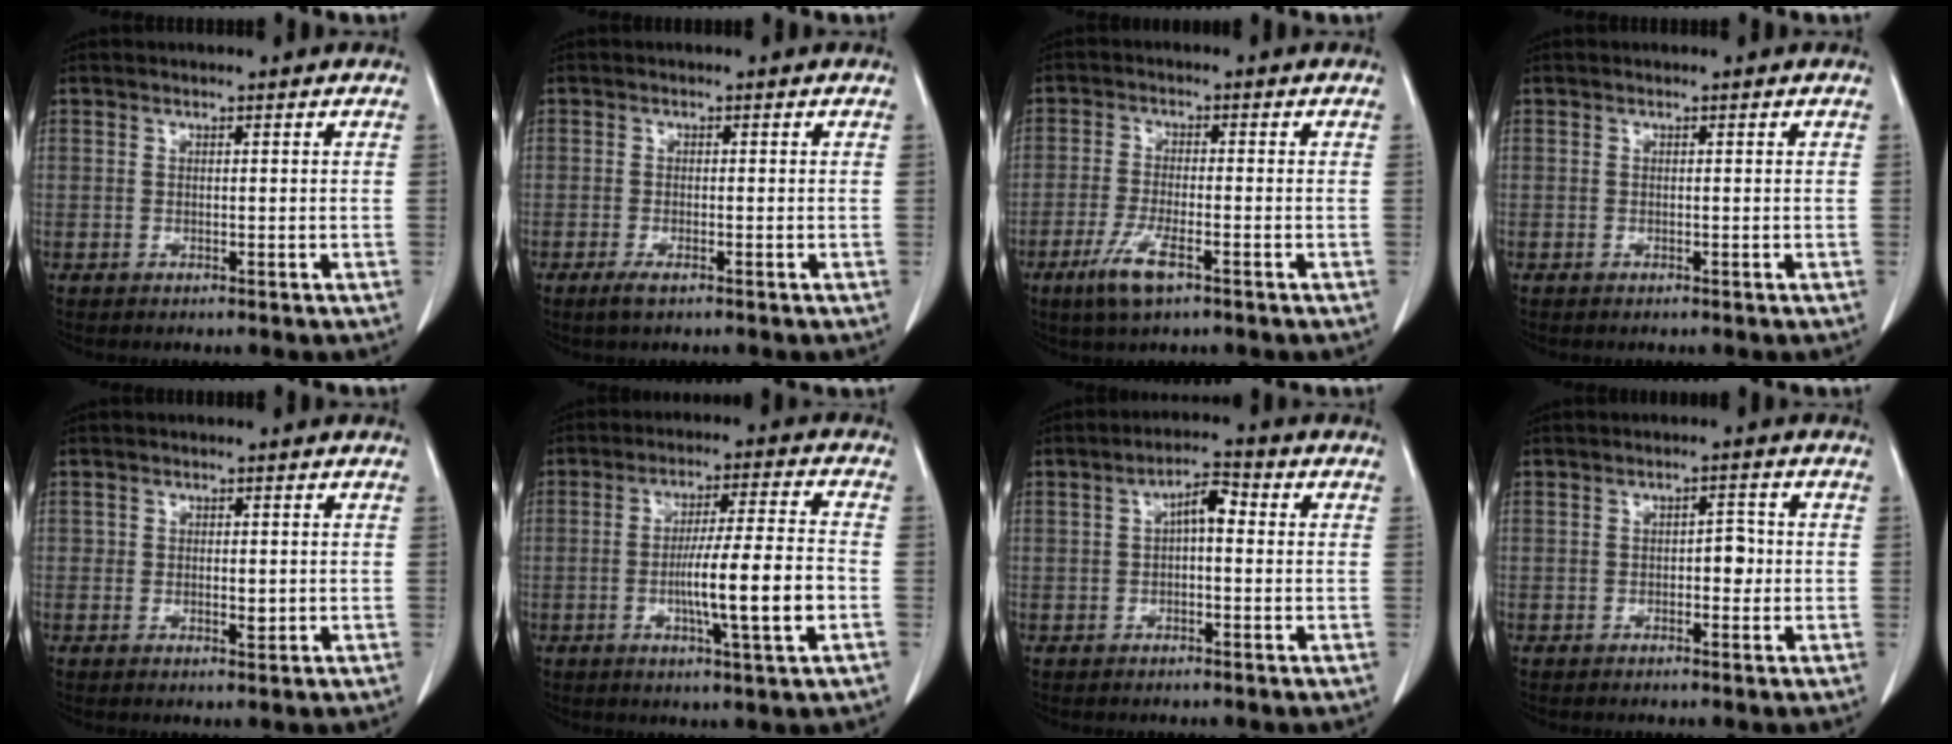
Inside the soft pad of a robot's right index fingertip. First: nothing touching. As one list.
[{"total": 1.6, "force": [-1.0, 0.3, 1.2], "torque": [-0.029, -0.004, -0.018]}, {"total": 5.7, "force": [-3.3, 1.0, 4.6], "torque": [-0.101, -0.010, -0.059]}, {"total": 0.0}, {"total": 1.8, "force": [-0.2, 1.0, 1.5], "torque": [-0.020, -0.002, -0.001]}, {"total": 9.5, "force": [-2.3, -0.1, 9.2], "torque": [-0.151, -0.001, -0.040]}, {"total": 4.3, "force": [0.5, 1.6, 3.9], "torque": [-0.065, 0.022, 0.006]}, {"total": 2.6, "force": [-0.3, 1.4, 2.2], "torque": [-0.024, 0.006, -0.005]}]